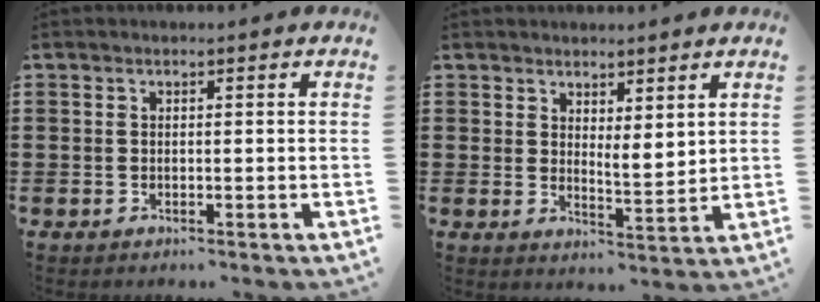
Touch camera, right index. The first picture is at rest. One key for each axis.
{"total": 3.3, "fx": 3.2, "fy": 0.8, "fz": 0.5, "tx": -0.012, "ty": -0.010, "tz": 0.060}